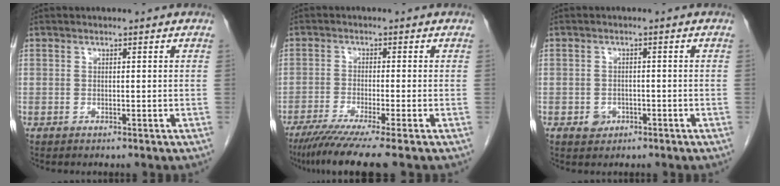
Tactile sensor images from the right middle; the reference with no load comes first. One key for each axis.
{"total": 8.7, "fx": -6.7, "fy": -1.3, "fz": 5.3, "tx": -0.077, "ty": -0.029, "tz": -0.110}
{"total": 2.2, "fx": -1.0, "fy": 1.8, "fz": 0.8, "tx": -0.009, "ty": 0.006, "tz": -0.011}